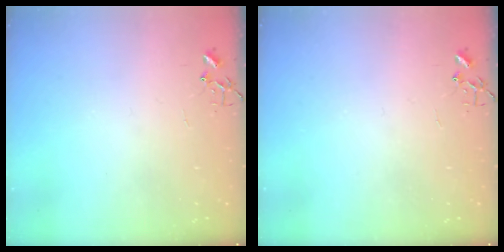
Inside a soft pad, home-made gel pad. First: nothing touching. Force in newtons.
{"total": 0.0}